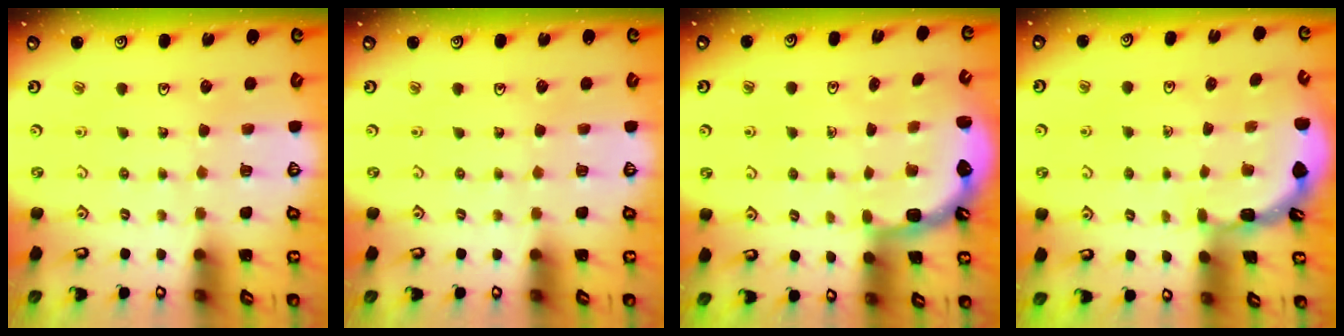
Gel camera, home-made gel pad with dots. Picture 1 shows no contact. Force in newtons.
{"total": 0.0}
{"total": 2.5, "press": 2.1, "slide": 1.3}
{"total": 1.7, "press": 1.7, "slide": 0.1}